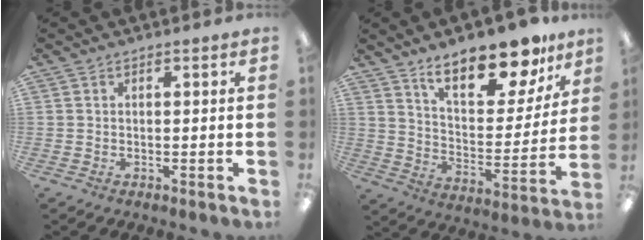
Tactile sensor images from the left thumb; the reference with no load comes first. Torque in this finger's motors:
{"motor_torque": [0.50, 0.57, 1.46, -1.32, 0.09]}